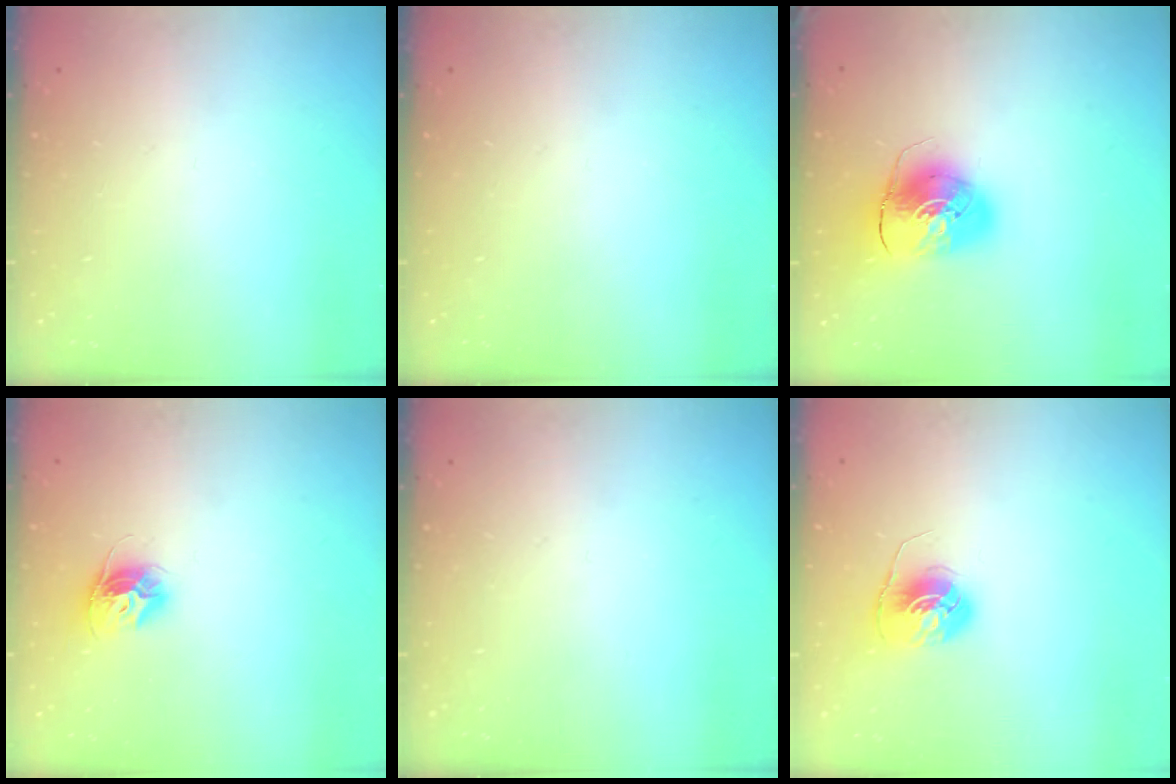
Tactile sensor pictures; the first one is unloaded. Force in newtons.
{"total": 0.0}
{"total": 10.0, "press": 9.9, "slide": 1.5}
{"total": 10.3, "press": 10.3, "slide": 0.8}
{"total": 0.0}
{"total": 6.1, "press": 6.1, "slide": 0.4}